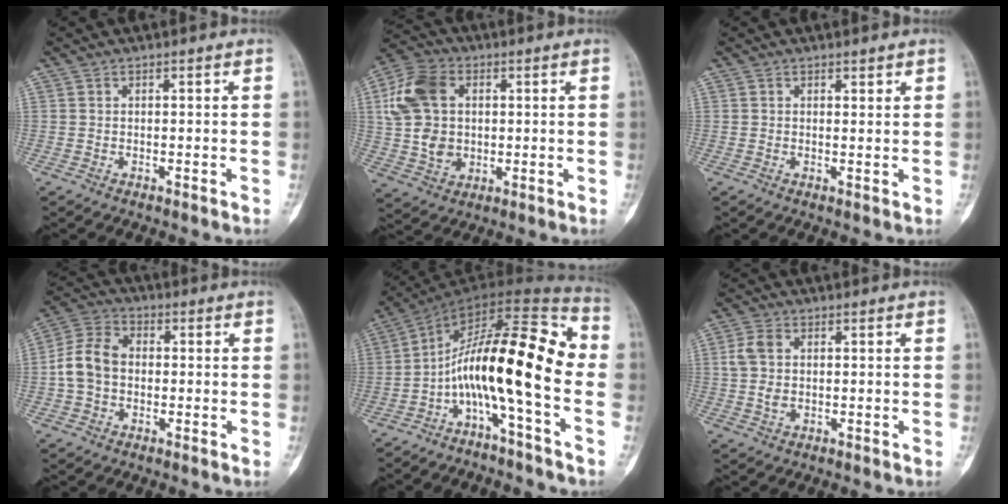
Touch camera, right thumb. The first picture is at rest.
{"total": 14.0, "force": [2.6, 10.5, 8.9], "torque": [-0.152, 0.007, 0.047]}
{"total": 1.1, "force": [0.9, 0.5, 0.5], "torque": [0.004, -0.005, 0.011]}
{"total": 8.8, "force": [-0.5, 6.8, 5.6], "torque": [-0.098, 0.028, -0.021]}
{"total": 15.9, "force": [-4.3, 3.3, 14.9], "torque": [-0.247, 0.103, -0.081]}
{"total": 4.9, "force": [0.4, 3.4, 3.6], "torque": [-0.072, 0.005, 0.004]}